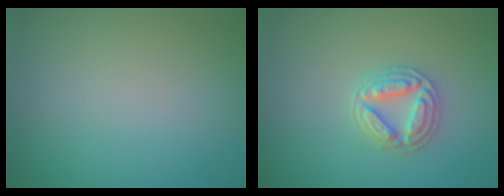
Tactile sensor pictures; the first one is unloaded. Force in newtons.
{"total": 3.2, "press": 2.9, "slide": 1.3}